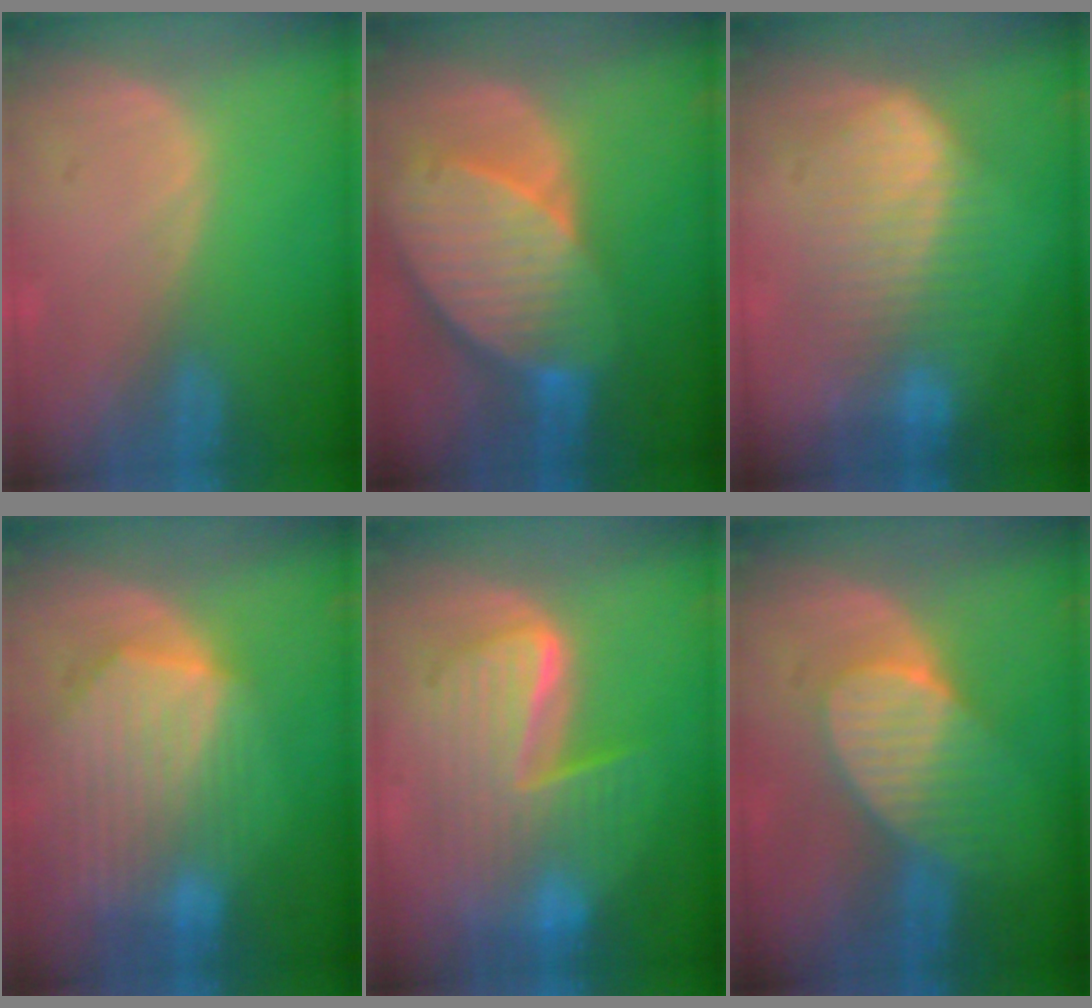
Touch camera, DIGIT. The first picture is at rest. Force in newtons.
{"total": 10.7, "press": 9.4, "slide": 5.1}
{"total": 7.5, "press": 7.5, "slide": 0.2}
{"total": 10.3, "press": 9.0, "slide": 5.2}
{"total": 10.3, "press": 10.3, "slide": 0.9}
{"total": 7.0, "press": 6.9, "slide": 0.8}